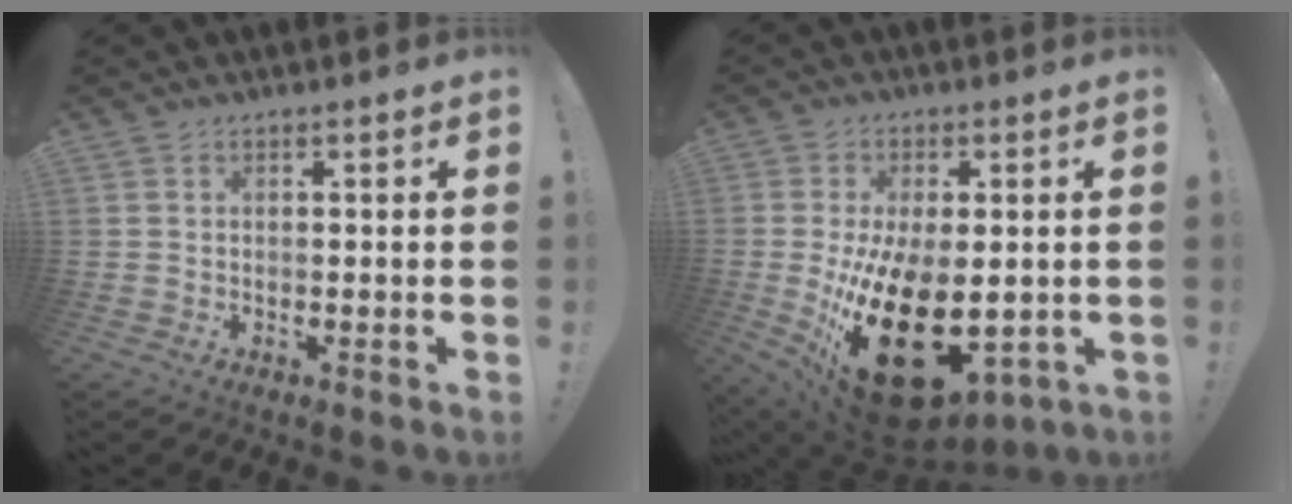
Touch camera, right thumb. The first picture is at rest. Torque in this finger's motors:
{"motor_torque": [0.40, 1.51, 1.61, -1.16, 0.87]}